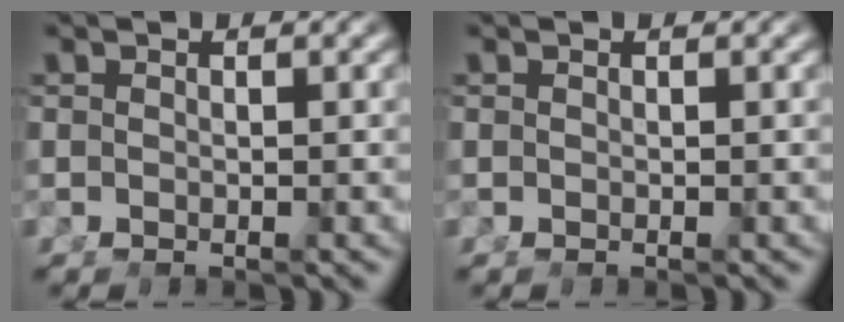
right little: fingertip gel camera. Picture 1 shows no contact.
{"total": 0.0}